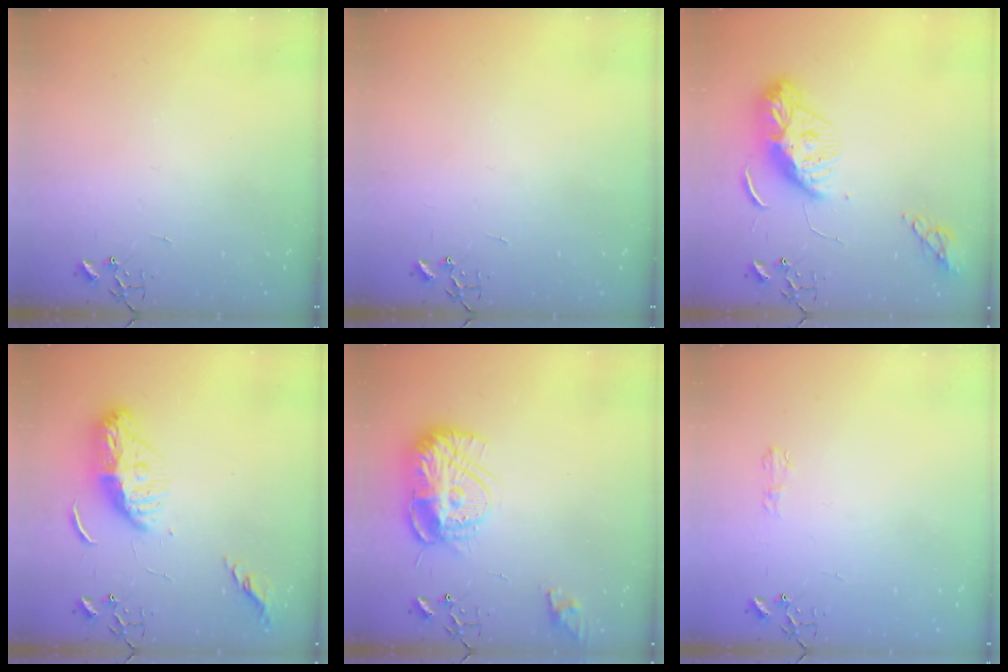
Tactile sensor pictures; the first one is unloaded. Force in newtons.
{"total": 0.0}
{"total": 11.6, "press": 11.6, "slide": 1.0}
{"total": 12.4, "press": 12.3, "slide": 0.8}
{"total": 15.8, "press": 15.7, "slide": 1.4}
{"total": 5.0, "press": 5.0, "slide": 0.6}